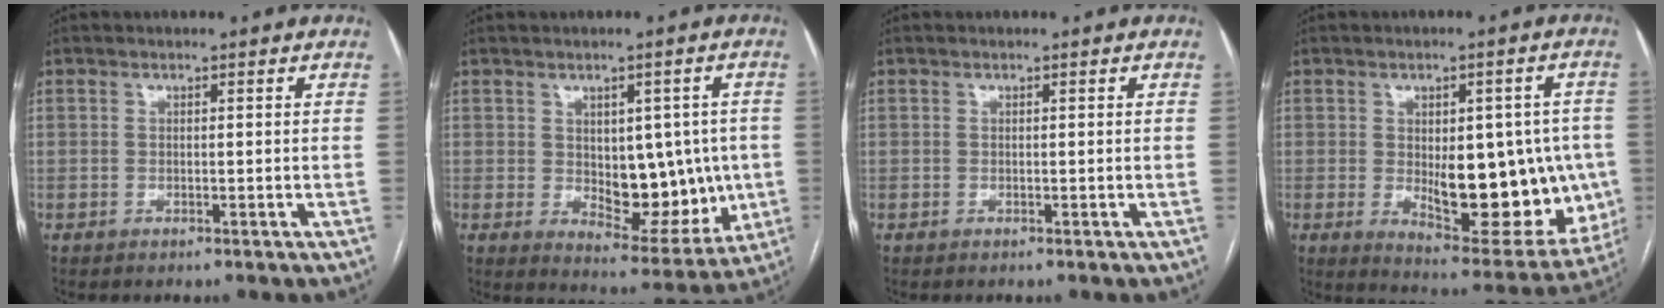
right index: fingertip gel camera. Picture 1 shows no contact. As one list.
[{"total": 11.8, "force": [-0.3, 6.4, 9.9], "torque": [-0.119, 0.004, 0.018]}, {"total": 0.0}, {"total": 18.1, "force": [-1.7, 7.8, 16.2], "torque": [-0.203, 0.005, 0.004]}]